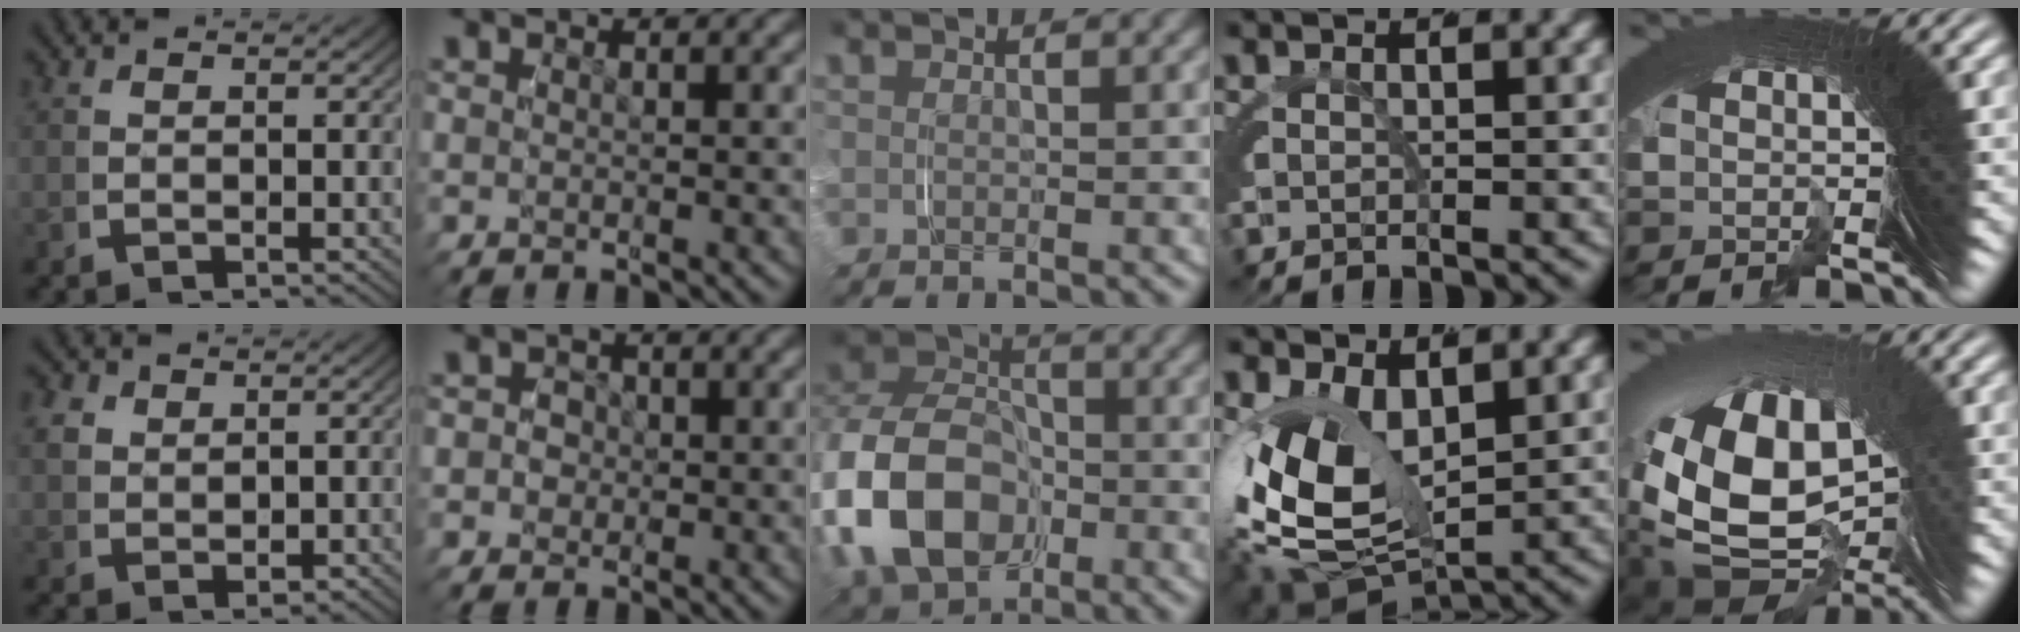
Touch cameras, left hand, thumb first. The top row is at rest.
{"thumb": {"total": 3.4, "force": [1.1, 2.7, 1.7], "torque": [-0.035, -0.013, 0.033]}, "index": {"total": 2.5, "force": [-0.5, 2.5, 0.4], "torque": [-0.013, -0.006, -0.010]}, "middle": {"total": 13.0, "force": [-2.6, 10.3, 7.5], "torque": [-0.181, -0.030, -0.043]}, "ring": {"total": 10.6, "force": [-2.1, 7.4, 7.3], "torque": [-0.171, -0.060, -0.005]}, "little": {"total": 11.6, "force": [-2.5, 8.0, 8.0], "torque": [-0.177, -0.059, -0.008]}}